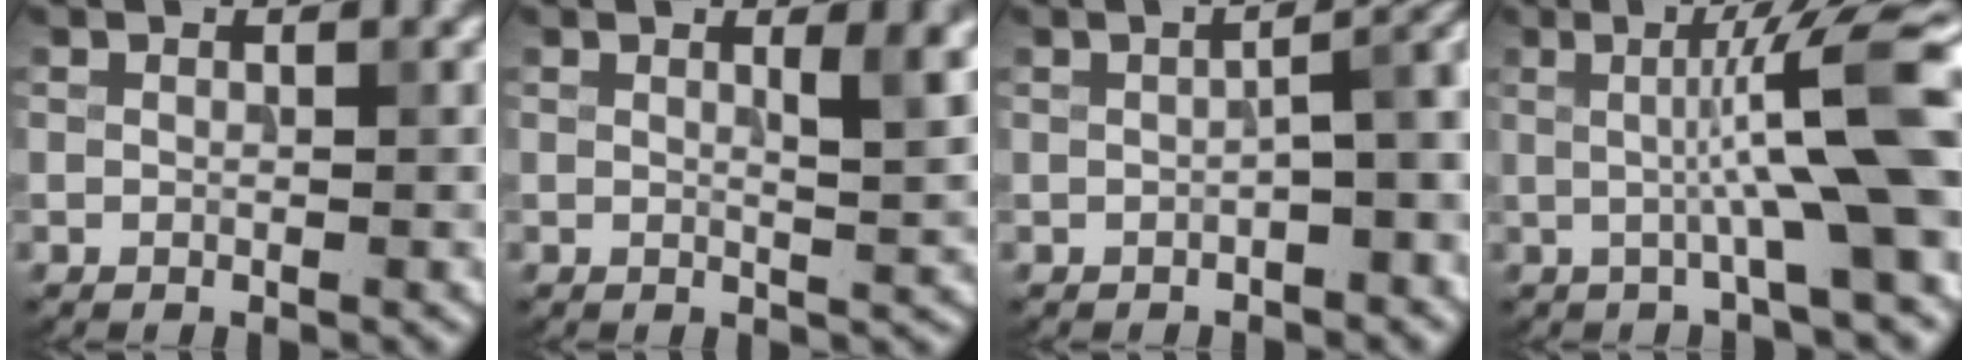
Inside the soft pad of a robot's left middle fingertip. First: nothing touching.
{"total": 3.2, "force": [1.1, 0.8, 2.9], "torque": [-0.033, -0.002, 0.015]}
{"total": 4.2, "force": [-0.7, 1.2, 3.9], "torque": [-0.054, 0.011, -0.010]}
{"total": 9.4, "force": [0.5, 1.3, 9.2], "torque": [-0.124, 0.004, 0.005]}